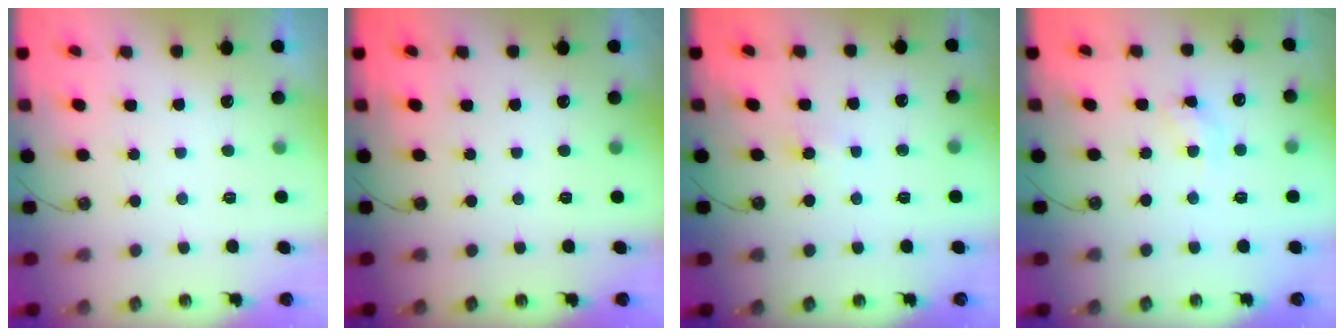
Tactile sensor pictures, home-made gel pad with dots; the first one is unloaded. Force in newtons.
{"total": 0.0}
{"total": 4.2, "press": 4.2, "slide": 0.4}
{"total": 5.3, "press": 5.3, "slide": 0.3}